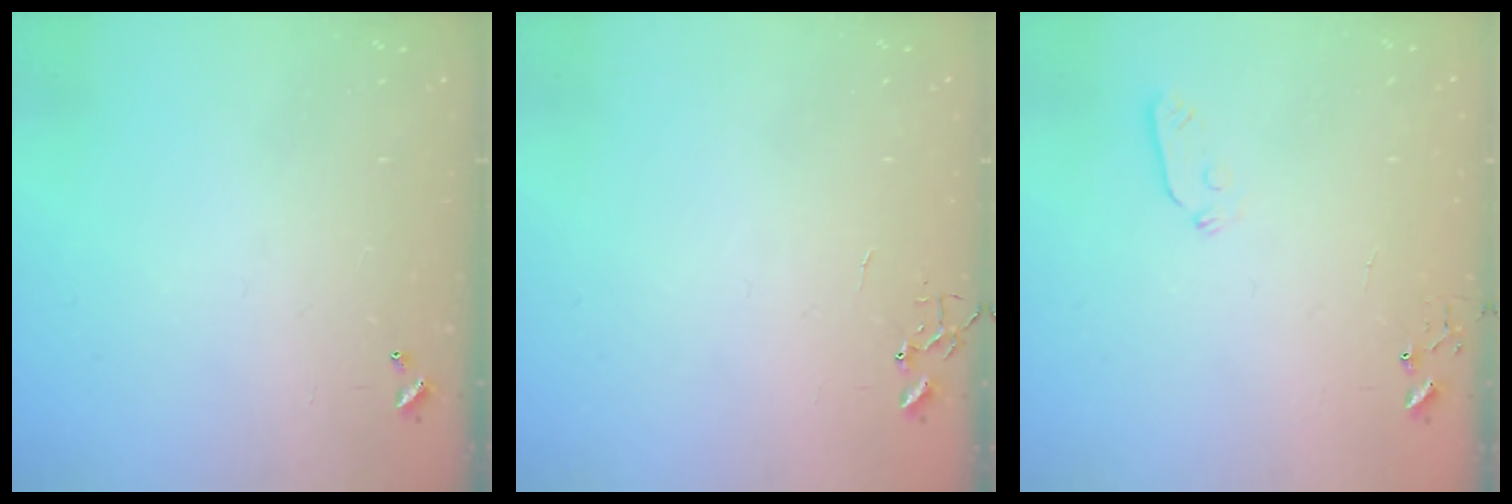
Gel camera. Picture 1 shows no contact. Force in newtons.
{"total": 0.0}
{"total": 3.9, "press": 3.8, "slide": 0.8}